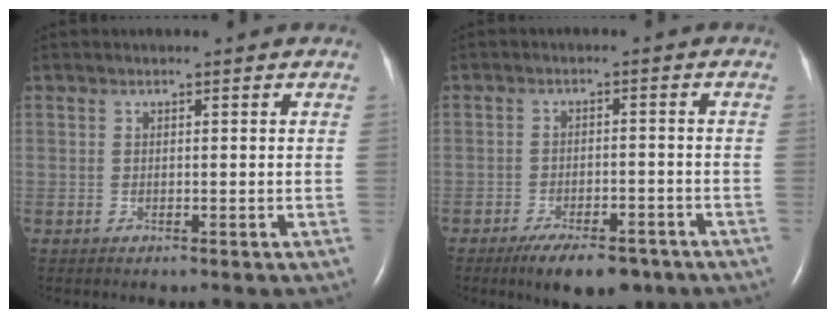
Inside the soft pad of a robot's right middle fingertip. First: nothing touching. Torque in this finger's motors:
{"motor_torque": [0.22, 0.01, 0.10, 0.05]}